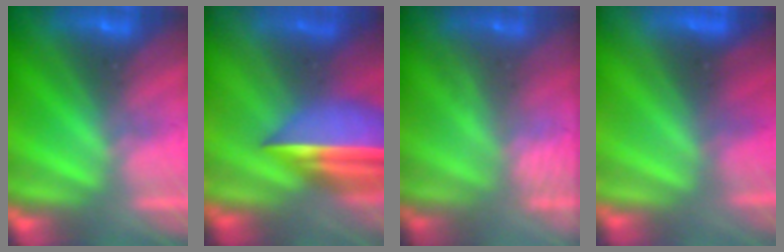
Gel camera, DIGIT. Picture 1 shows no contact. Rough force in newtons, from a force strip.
{"total": 7.5}
{"total": 3.0}
{"total": 3.8}